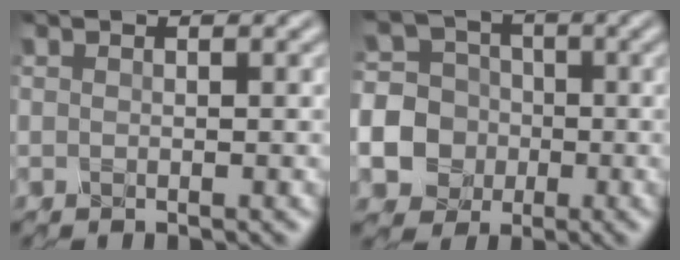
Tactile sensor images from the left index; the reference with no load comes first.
{"total": 15.9, "force": [-4.6, 14.9, 3.0], "torque": [-0.116, -0.032, -0.110]}